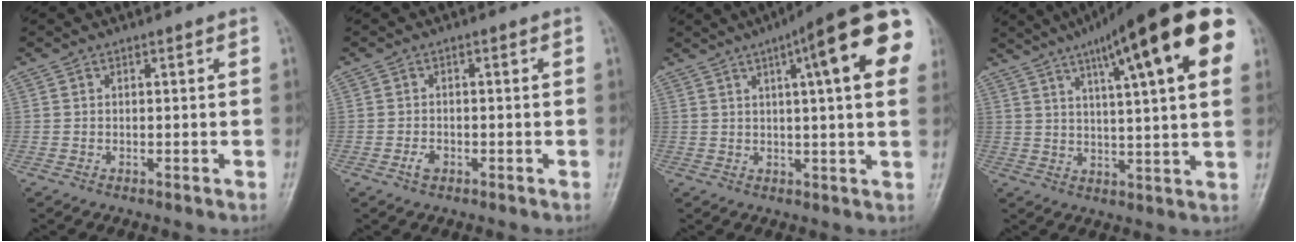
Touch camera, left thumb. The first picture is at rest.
{"total": 2.1, "force": [-1.1, 1.3, 1.2], "torque": [-0.021, 0.007, -0.021]}
{"total": 19.1, "force": [6.8, 3.9, 17.4], "torque": [-0.224, 0.009, 0.082]}
{"total": 23.7, "force": [10.7, 5.1, 20.5], "torque": [-0.293, -0.003, 0.152]}